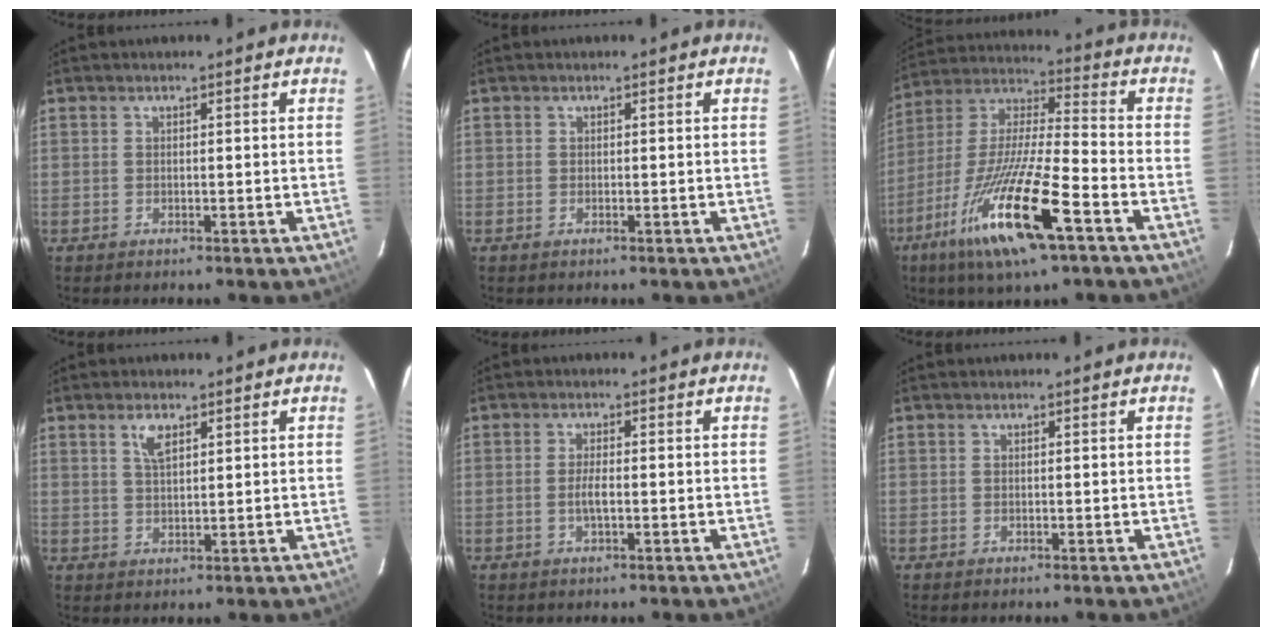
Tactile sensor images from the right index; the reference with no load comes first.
{"total": 0.0}
{"total": 21.2, "force": [-11.1, 3.6, 17.7], "torque": [-0.352, -0.044, -0.214]}
{"total": 3.5, "force": [1.9, 1.5, 2.6], "torque": [-0.048, 0.004, 0.037]}
{"total": 2.4, "force": [-0.6, 0.4, 2.3], "torque": [-0.045, -0.002, -0.012]}
{"total": 0.0}